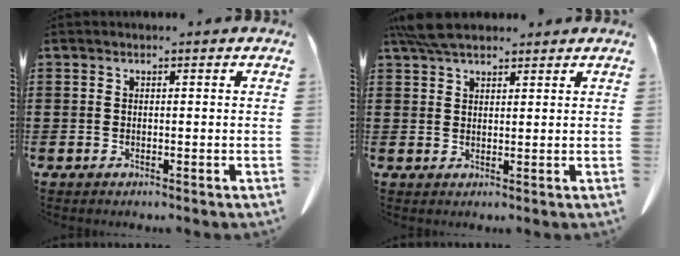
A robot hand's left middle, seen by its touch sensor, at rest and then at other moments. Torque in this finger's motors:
{"motor_torque": [1.02, 0.27, 0.43, 0.08]}